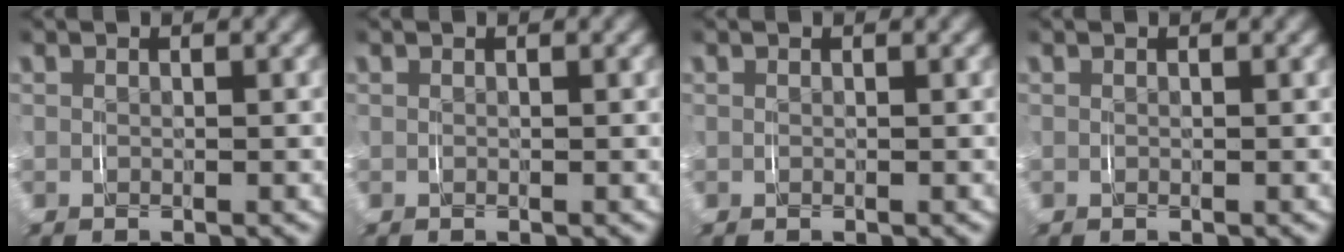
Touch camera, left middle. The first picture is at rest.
{"total": 0.0}
{"total": 0.0}
{"total": 0.0}